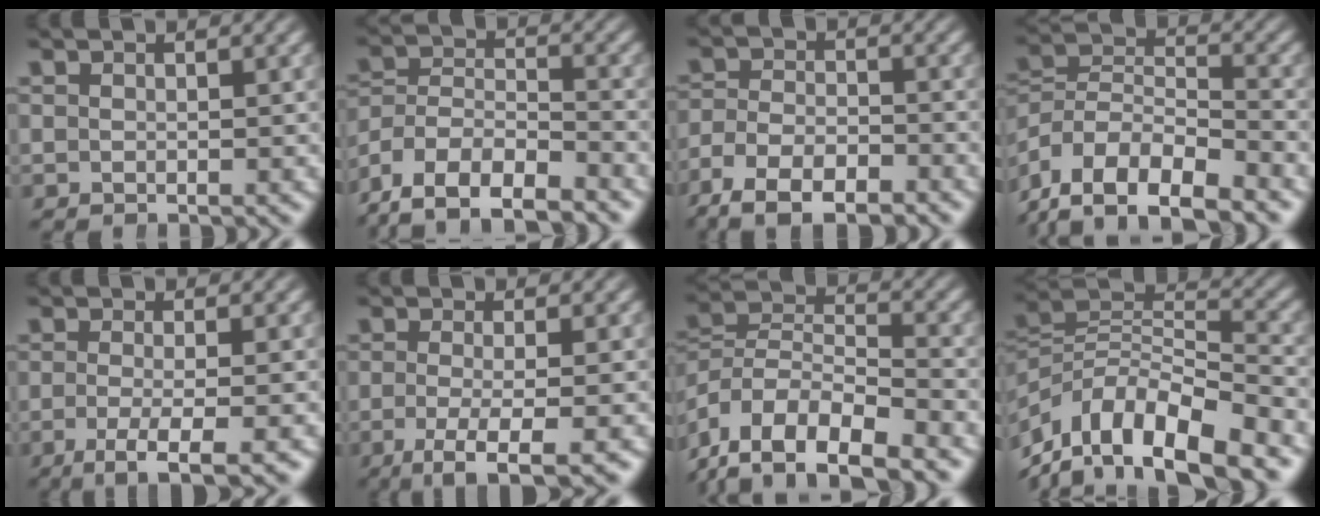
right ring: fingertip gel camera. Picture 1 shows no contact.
{"total": 11.5, "force": [-5.8, 8.8, 4.6], "torque": [-0.126, -0.052, -0.094]}
{"total": 7.1, "force": [-4.7, 3.9, 3.6], "torque": [-0.077, -0.027, -0.066]}
{"total": 10.4, "force": [-3.7, 8.0, 5.6], "torque": [-0.134, -0.037, -0.059]}
{"total": 5.5, "force": [-3.5, 1.3, 4.0], "torque": [-0.078, -0.034, -0.042]}
{"total": 6.4, "force": [-4.4, 1.6, 4.3], "torque": [-0.084, -0.040, -0.053]}
{"total": 9.6, "force": [-2.7, 7.3, 5.6], "torque": [-0.126, -0.021, -0.048]}
{"total": 12.8, "force": [-3.5, 9.0, 8.4], "torque": [-0.171, -0.043, -0.042]}